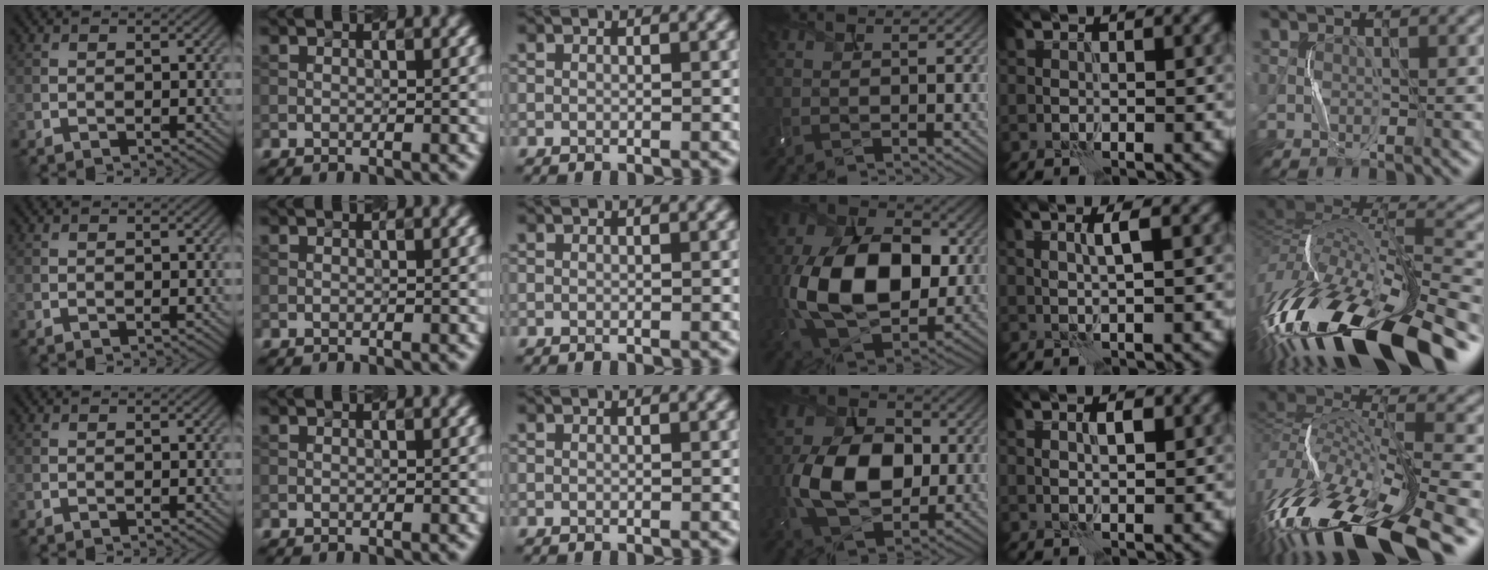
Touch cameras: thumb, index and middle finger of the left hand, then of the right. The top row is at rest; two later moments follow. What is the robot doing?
{"motion": "shake", "object": "handbell"}